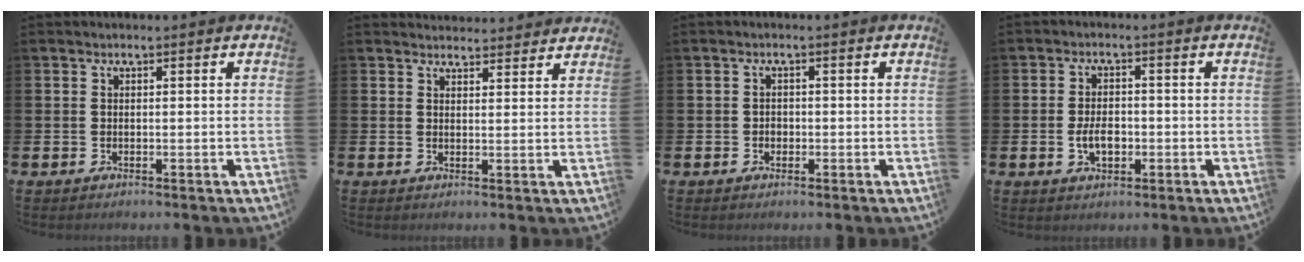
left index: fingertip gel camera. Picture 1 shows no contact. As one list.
[{"total": 3.0, "force": [3.0, 0.6, -0.2], "torque": [0.008, -0.019, 0.053]}, {"total": 1.2, "force": [-0.3, 1.0, 0.4], "torque": [0.000, 0.001, -0.010]}, {"total": 3.6, "force": [-0.7, 2.2, 2.8], "torque": [-0.041, -0.001, -0.015]}]